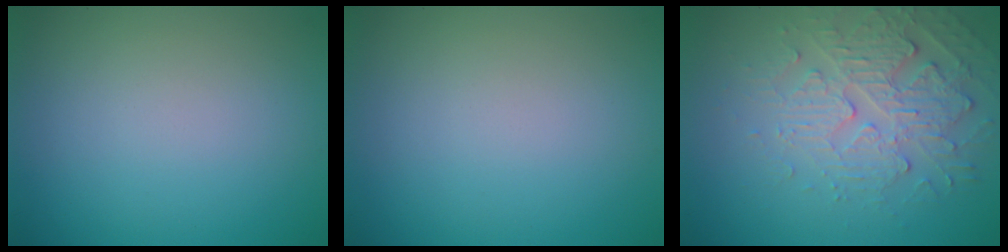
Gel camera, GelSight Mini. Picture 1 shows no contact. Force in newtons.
{"total": 0.0}
{"total": 4.0, "press": 3.6, "slide": 1.8}